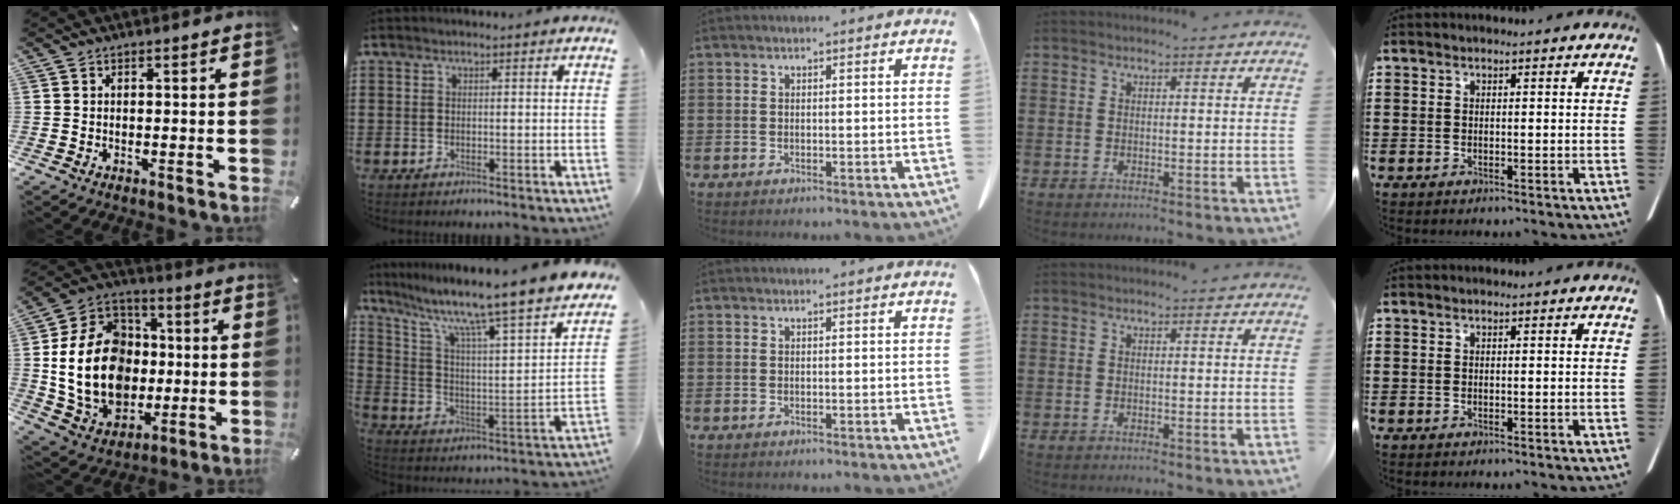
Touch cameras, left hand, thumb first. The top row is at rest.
{"thumb": {"total": 22.6, "force": [-1.4, 17.6, 14.1], "torque": [-0.297, 0.017, -0.012]}, "index": {"total": 10.2, "force": [8.4, -0.3, 5.8], "torque": [-0.140, -0.072, 0.126]}}